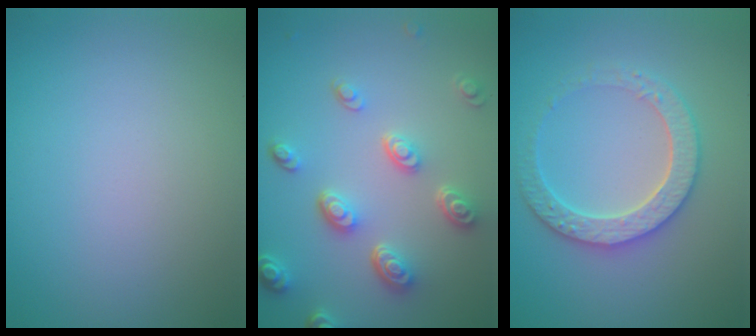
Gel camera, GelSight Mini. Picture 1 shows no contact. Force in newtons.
{"total": 4.8, "press": 3.6, "slide": 3.1}
{"total": 4.4, "press": 4.3, "slide": 1.0}